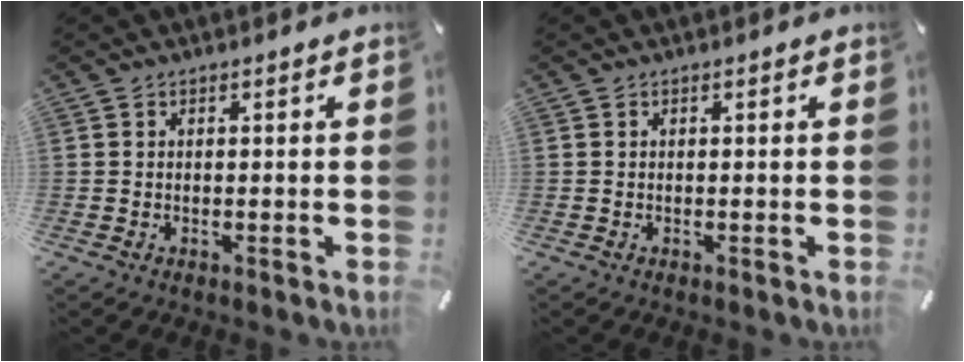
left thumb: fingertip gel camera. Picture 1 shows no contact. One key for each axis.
{"total": 0.0}